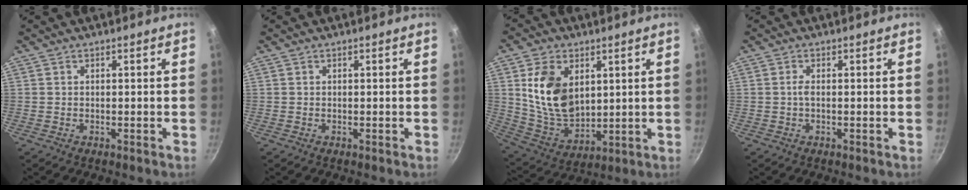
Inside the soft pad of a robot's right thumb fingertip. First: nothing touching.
{"total": 0.0}
{"total": 14.9, "force": [3.8, 10.0, 10.4], "torque": [-0.164, -0.029, 0.086]}
{"total": 1.3, "force": [-0.1, 0.5, 1.2], "torque": [-0.026, 0.003, -0.003]}